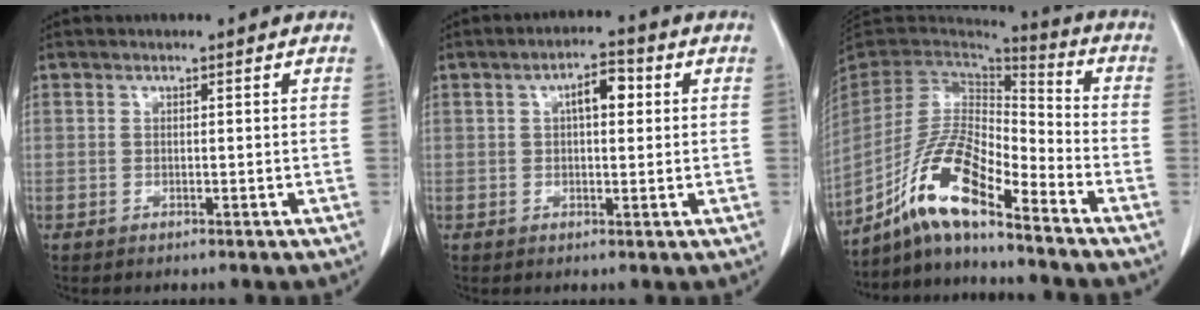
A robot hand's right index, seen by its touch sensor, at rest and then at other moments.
{"total": 4.6, "force": [1.1, 1.8, 4.1], "torque": [-0.066, 0.014, 0.016]}
{"total": 13.5, "force": [-8.8, 2.6, 9.8], "torque": [-0.198, 0.008, -0.164]}